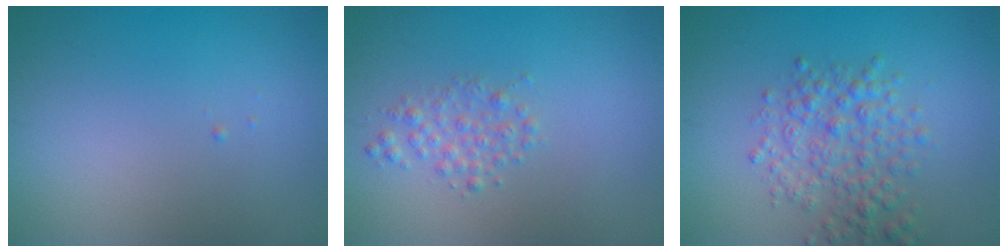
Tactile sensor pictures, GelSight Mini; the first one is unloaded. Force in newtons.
{"total": 1.6, "press": 1.6, "slide": 0.1}
{"total": 3.6, "press": 3.6, "slide": 0.1}